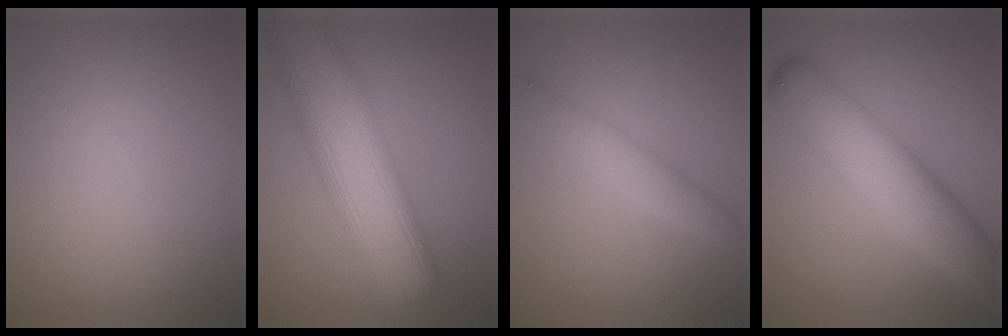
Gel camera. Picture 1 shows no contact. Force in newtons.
{"total": 12.1, "press": 12.1, "slide": 0.7}
{"total": 3.4, "press": 3.4, "slide": 0.1}
{"total": 8.5, "press": 8.5, "slide": 0.1}